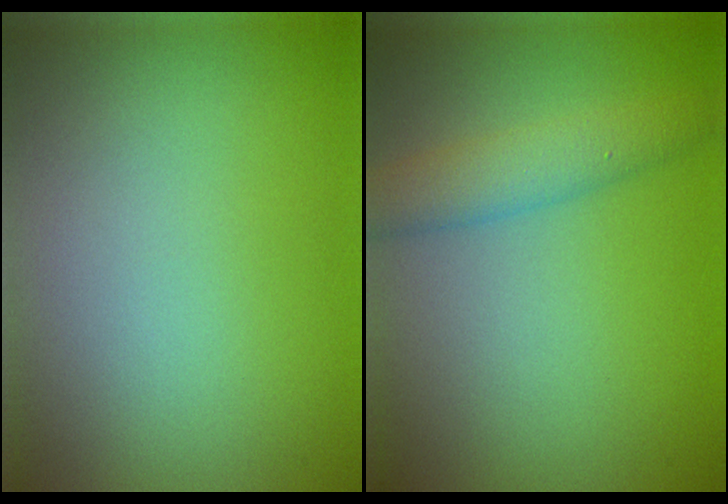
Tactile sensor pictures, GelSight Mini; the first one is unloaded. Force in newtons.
{"total": 3.2, "press": 3.1, "slide": 0.2}